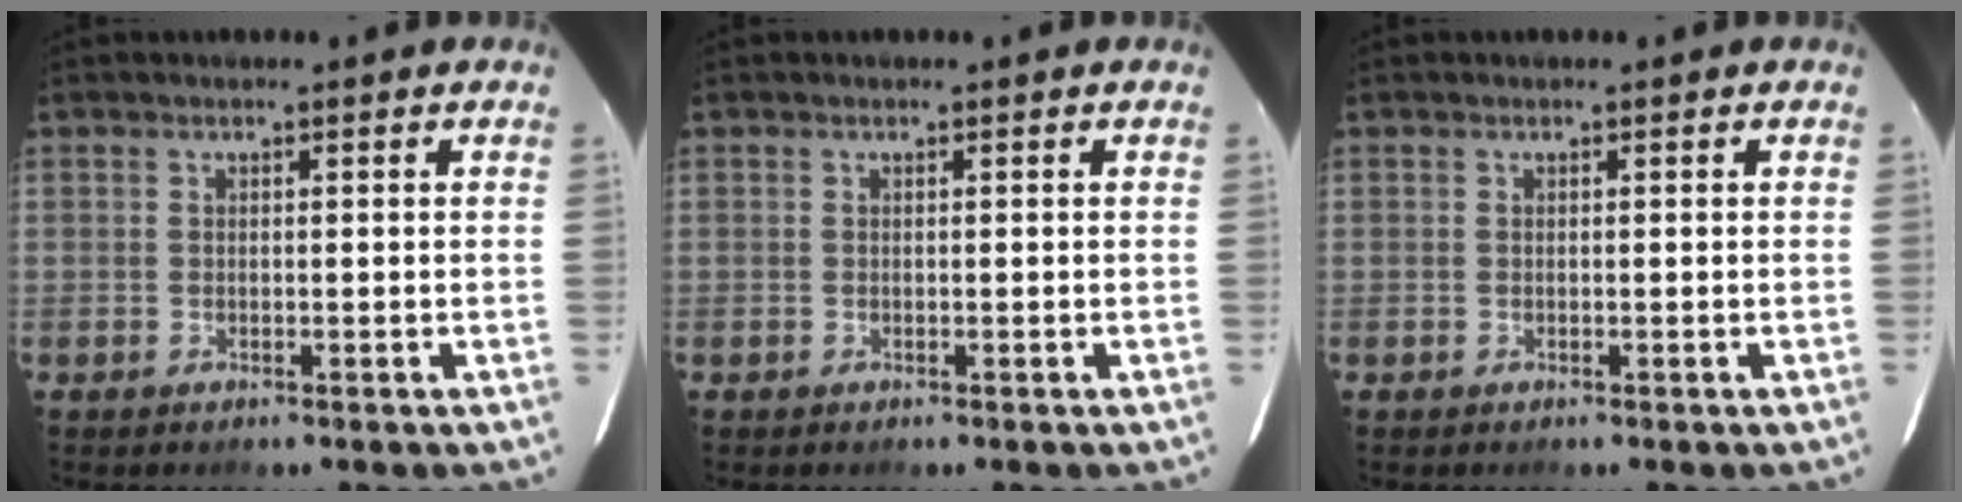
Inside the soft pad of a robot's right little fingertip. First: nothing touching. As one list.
[{"total": 0.0}, {"total": 0.0}]